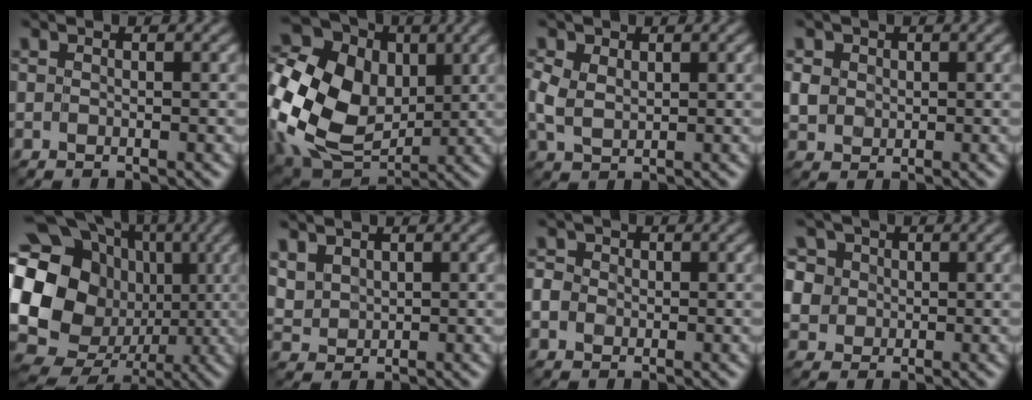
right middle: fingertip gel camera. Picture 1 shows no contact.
{"total": 17.0, "force": [0.9, 13.9, 9.9], "torque": [-0.244, 0.017, 0.013]}
{"total": 3.0, "force": [0.8, 2.2, 1.9], "torque": [-0.057, 0.006, 0.017]}
{"total": 1.9, "force": [0.4, 1.8, 0.6], "torque": [-0.018, 0.002, 0.015]}
{"total": 21.7, "force": [1.6, 19.1, 10.2], "torque": [-0.223, 0.028, -0.007]}
{"total": 2.6, "force": [1.5, 1.8, 1.1], "torque": [-0.043, 0.001, 0.040]}
{"total": 3.4, "force": [0.0, 3.1, 1.4], "torque": [-0.018, 0.027, -0.021]}
{"total": 7.9, "force": [2.8, 6.7, 3.1], "torque": [-0.077, 0.032, 0.027]}